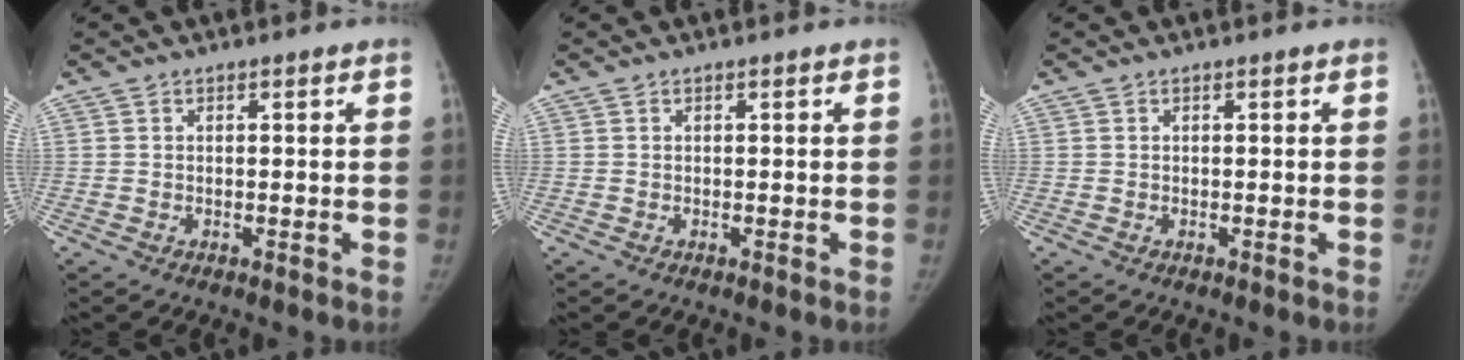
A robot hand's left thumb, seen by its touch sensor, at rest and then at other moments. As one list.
[{"total": 0.0}, {"total": 0.0}]